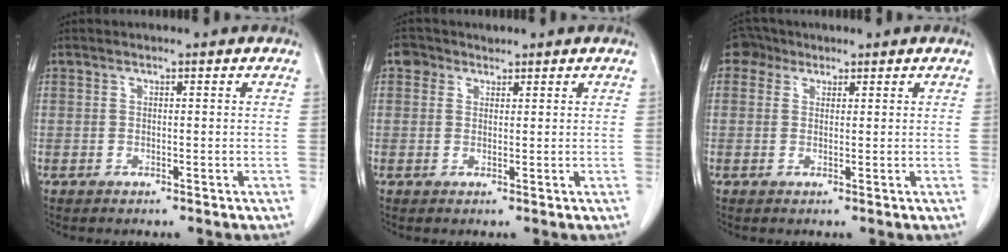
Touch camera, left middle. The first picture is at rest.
{"total": 2.1, "force": [1.3, 1.6, 0.3], "torque": [-0.006, 0.012, 0.019]}
{"total": 2.6, "force": [1.6, 2.1, 0.4], "torque": [-0.008, 0.011, 0.024]}